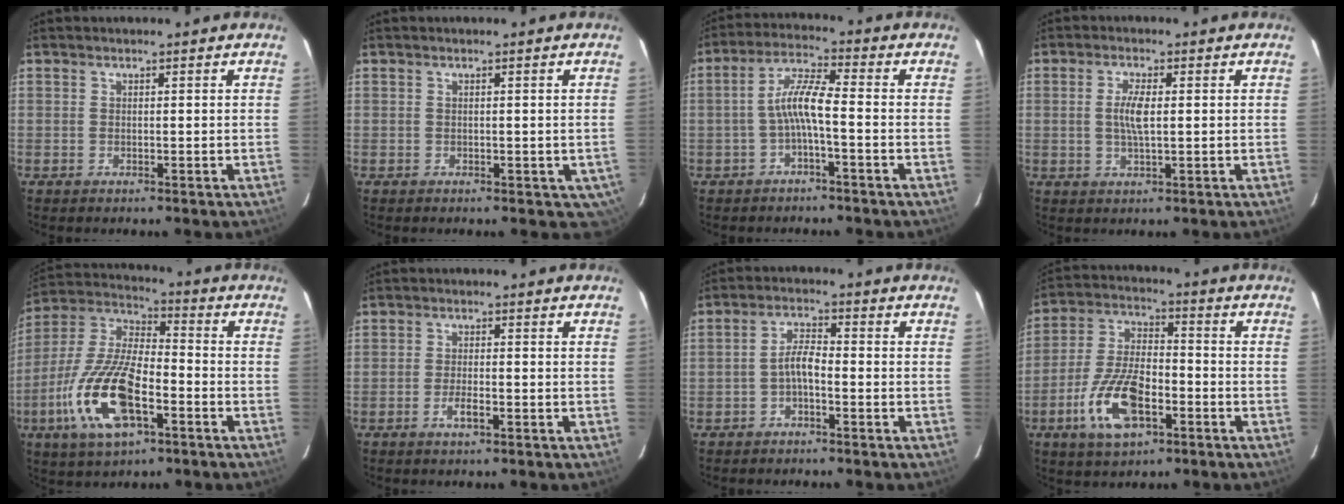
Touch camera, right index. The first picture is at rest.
{"total": 2.5, "force": [-0.5, 2.0, 1.3], "torque": [-0.007, 0.003, 0.002]}
{"total": 6.0, "force": [-2.0, 0.6, 5.6], "torque": [-0.126, 0.016, -0.039]}
{"total": 4.1, "force": [0.2, 1.1, 4.0], "torque": [-0.077, 0.000, 0.006]}
{"total": 18.7, "force": [-7.3, 7.5, 15.4], "torque": [-0.332, -0.013, -0.142]}
{"total": 3.0, "force": [-1.6, 0.7, 2.4], "torque": [-0.054, -0.001, -0.031]}
{"total": 3.5, "force": [-1.8, 1.0, 2.8], "torque": [-0.057, 0.012, -0.036]}
{"total": 13.8, "force": [-6.0, 6.3, 10.8], "torque": [-0.230, -0.002, -0.108]}